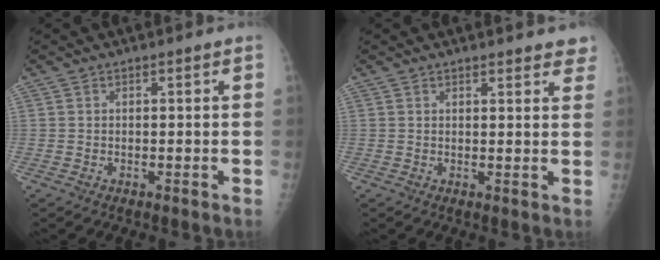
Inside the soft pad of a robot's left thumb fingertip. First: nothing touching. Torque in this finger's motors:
{"motor_torque": [-0.23, -0.02, -0.16, -0.05, 0.08]}